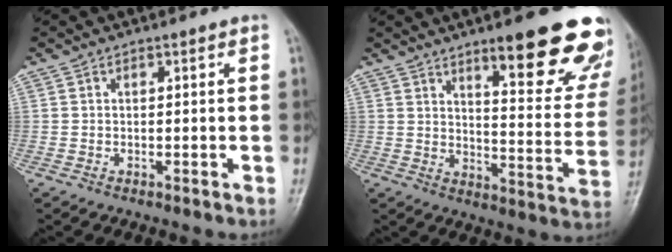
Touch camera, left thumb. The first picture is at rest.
{"total": 21.4, "force": [13.8, 5.4, 15.5], "torque": [-0.158, -0.075, 0.185]}